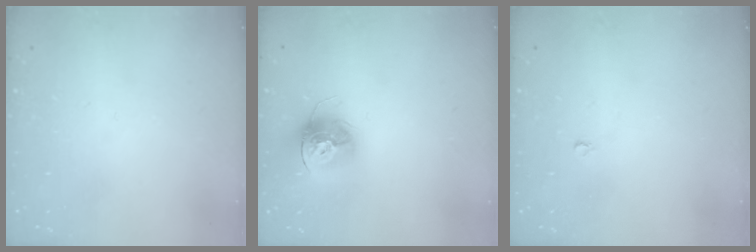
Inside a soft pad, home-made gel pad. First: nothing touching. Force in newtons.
{"total": 14.9, "press": 14.8, "slide": 1.3}
{"total": 2.0, "press": 2.0, "slide": 0.4}